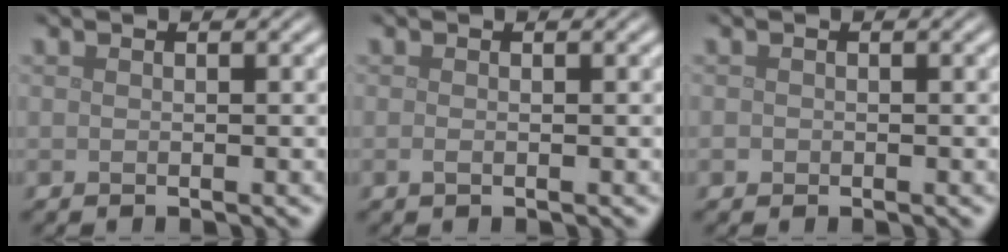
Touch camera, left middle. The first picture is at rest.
{"total": 0.6, "force": [-0.2, 0.2, 0.5], "torque": [-0.012, -0.003, -0.003]}
{"total": 0.5, "force": [-0.2, 0.5, 0.1], "torque": [0.001, -0.004, -0.005]}